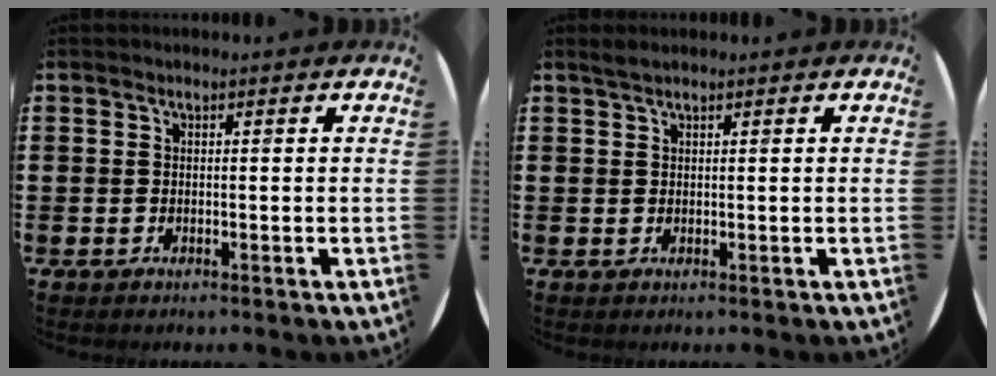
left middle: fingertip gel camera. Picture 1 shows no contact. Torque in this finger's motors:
{"motor_torque": [0.30, -0.27, -0.05, 0.02]}